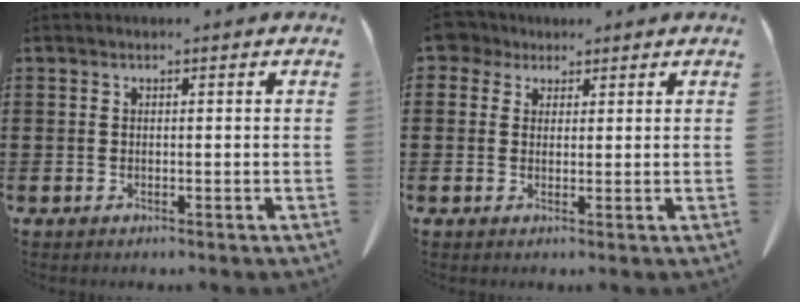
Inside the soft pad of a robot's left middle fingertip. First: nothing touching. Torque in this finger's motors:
{"motor_torque": [0.00, 0.00, 0.00, 0.00]}